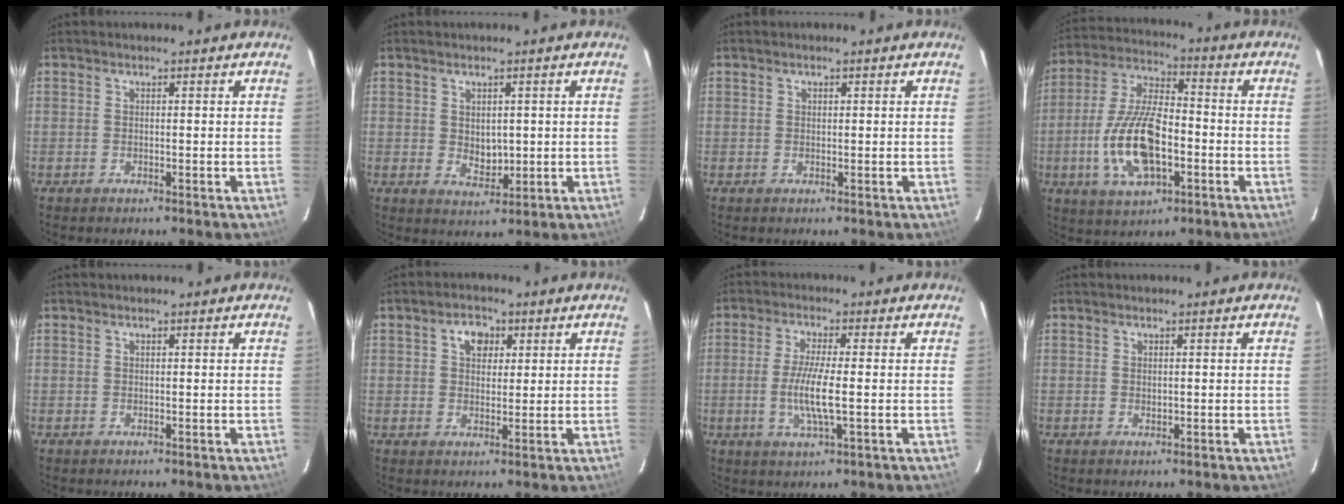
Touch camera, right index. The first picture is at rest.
{"total": 3.6, "force": [0.6, 2.7, 2.3], "torque": [-0.035, -0.002, 0.016]}
{"total": 0.5, "force": [0.3, 0.4, 0.2], "torque": [-0.004, 0.003, 0.005]}
{"total": 15.9, "force": [-4.3, 6.9, 13.6], "torque": [-0.287, 0.001, -0.077]}
{"total": 0.0}
{"total": 4.6, "force": [1.8, 3.4, 2.6], "torque": [-0.035, 0.015, 0.031]}
{"total": 7.1, "force": [-1.1, 0.7, 7.0], "torque": [-0.137, -0.008, -0.022]}
{"total": 0.6, "force": [0.2, 0.4, 0.4], "torque": [-0.006, 0.002, 0.006]}